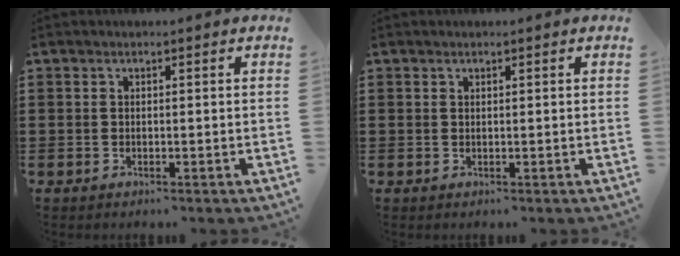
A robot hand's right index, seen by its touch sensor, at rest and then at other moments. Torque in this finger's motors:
{"motor_torque": [-0.17, 0.04, -0.02, -0.01]}